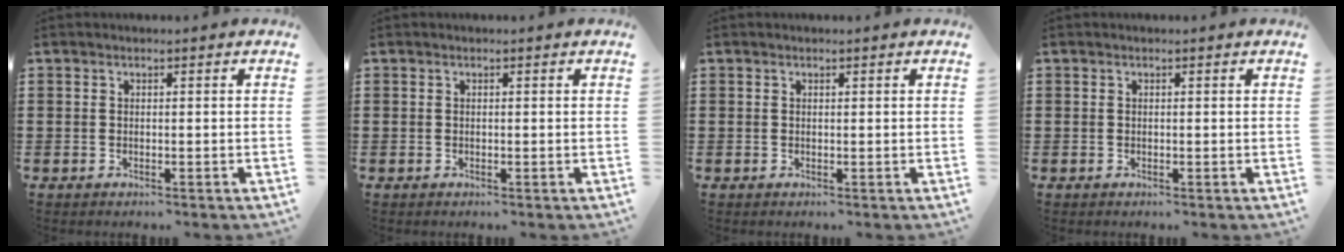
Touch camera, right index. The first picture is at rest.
{"total": 0.0}
{"total": 0.0}
{"total": 0.0}